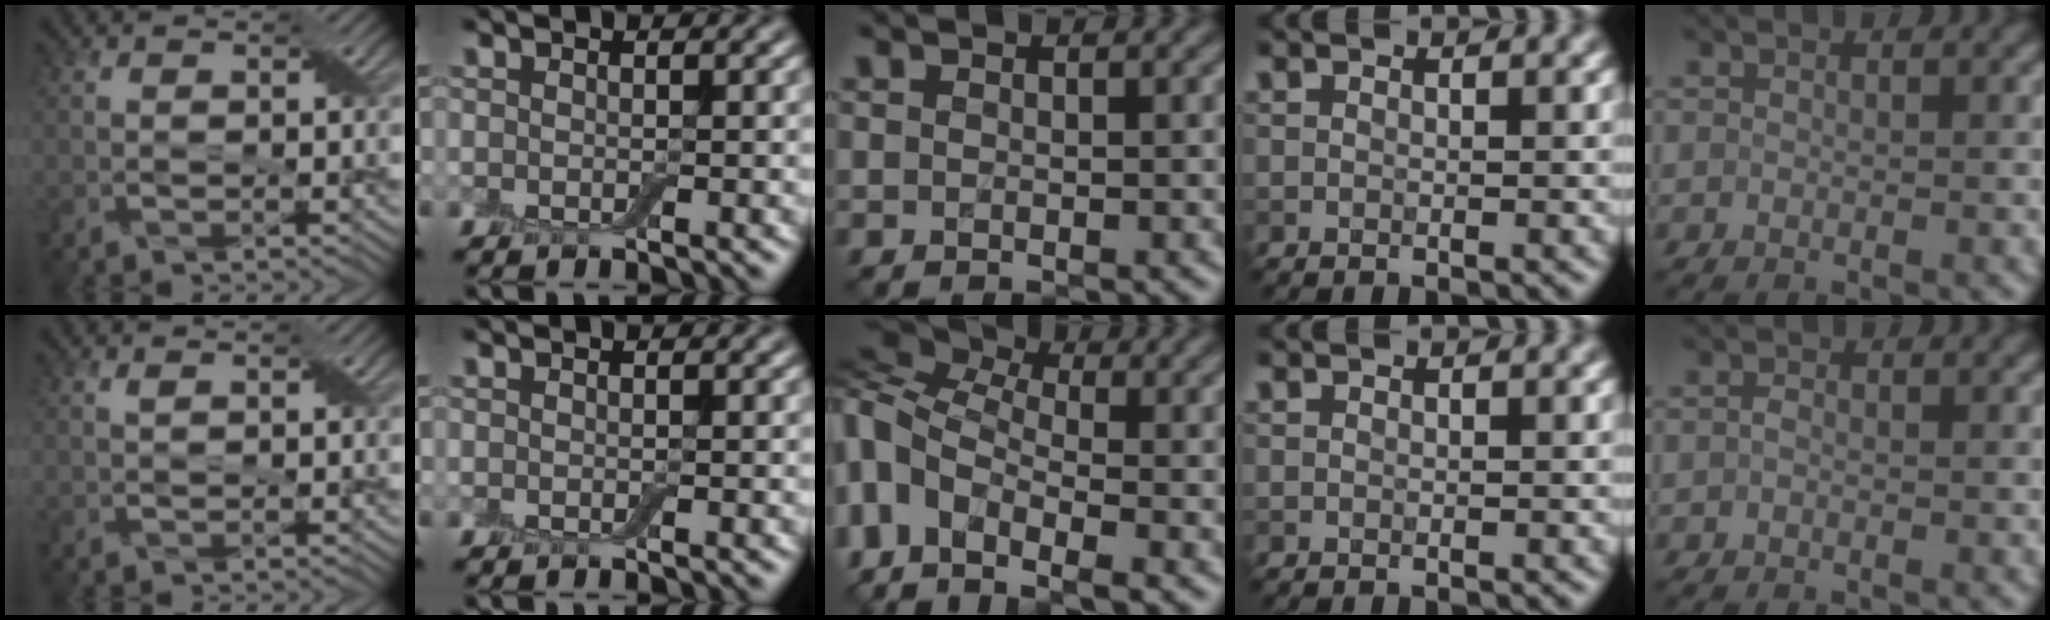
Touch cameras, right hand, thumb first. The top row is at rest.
{"thumb": {"total": 0.6, "force": [0.5, -0.1, 0.3], "torque": [-0.010, 0.004, 0.007]}, "middle": {"total": 9.6, "force": [-2.3, 6.1, 7.0], "torque": [-0.174, -0.002, -0.054]}, "little": {"total": 0.5, "force": [-0.2, 0.3, 0.4], "torque": [-0.010, 0.000, -0.005]}}